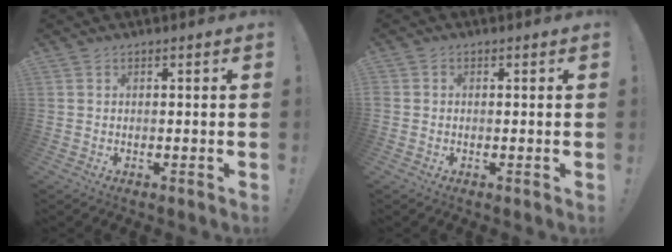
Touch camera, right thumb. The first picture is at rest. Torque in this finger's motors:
{"motor_torque": [-0.14, -0.08, 0.14, 0.29, -0.07]}